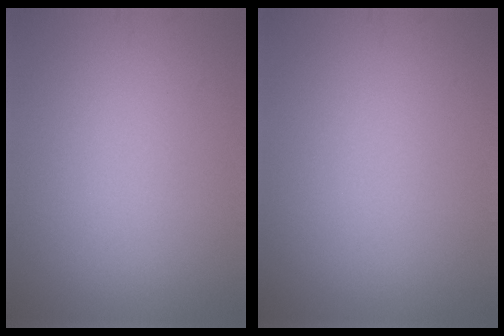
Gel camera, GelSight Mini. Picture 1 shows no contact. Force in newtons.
{"total": 0.0}